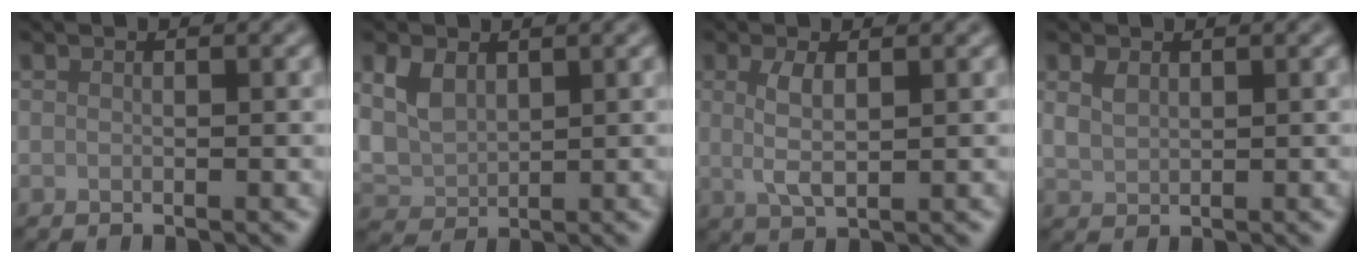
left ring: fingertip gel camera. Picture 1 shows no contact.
{"total": 3.1, "force": [1.3, 2.1, 1.9], "torque": [-0.041, -0.001, 0.029]}
{"total": 2.8, "force": [0.5, 0.9, 2.5], "torque": [-0.055, -0.002, 0.011]}
{"total": 1.5, "force": [0.8, 0.9, 0.9], "torque": [-0.021, 0.001, 0.022]}